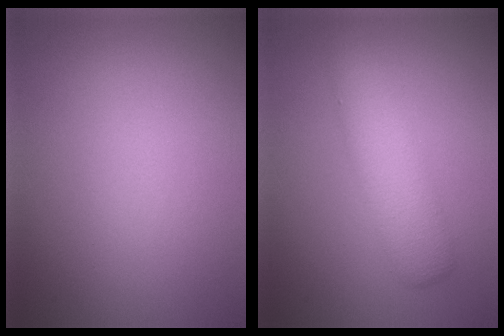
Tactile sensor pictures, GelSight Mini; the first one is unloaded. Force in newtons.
{"total": 3.6, "press": 3.6, "slide": 0.1}